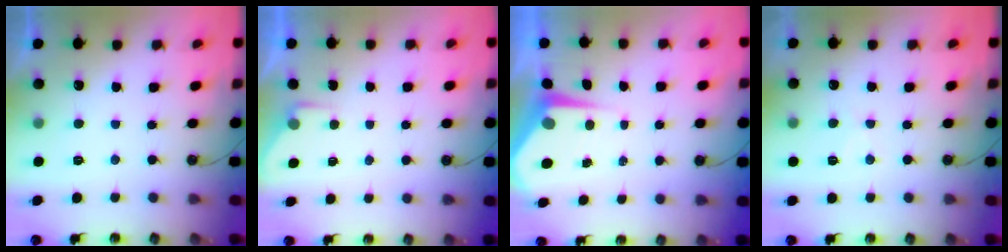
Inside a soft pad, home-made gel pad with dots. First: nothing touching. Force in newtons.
{"total": 2.4, "press": 2.4, "slide": 0.4}
{"total": 5.2, "press": 5.2, "slide": 0.4}
{"total": 6.2, "press": 6.2, "slide": 1.0}